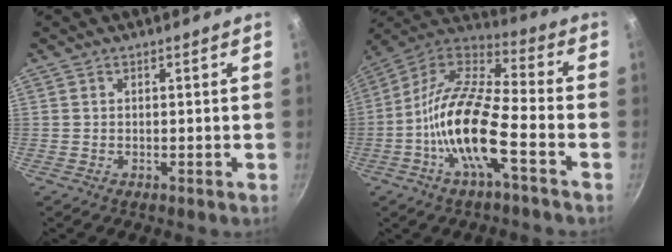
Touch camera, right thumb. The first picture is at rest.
{"total": 17.4, "force": [-5.7, 5.4, 15.5], "torque": [-0.292, 0.049, -0.130]}